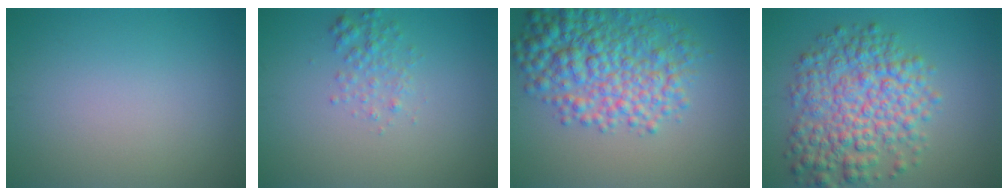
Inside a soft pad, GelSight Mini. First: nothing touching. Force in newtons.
{"total": 1.8, "press": 1.8, "slide": 0.1}
{"total": 7.7, "press": 7.7, "slide": 0.2}
{"total": 7.8, "press": 7.8, "slide": 0.2}